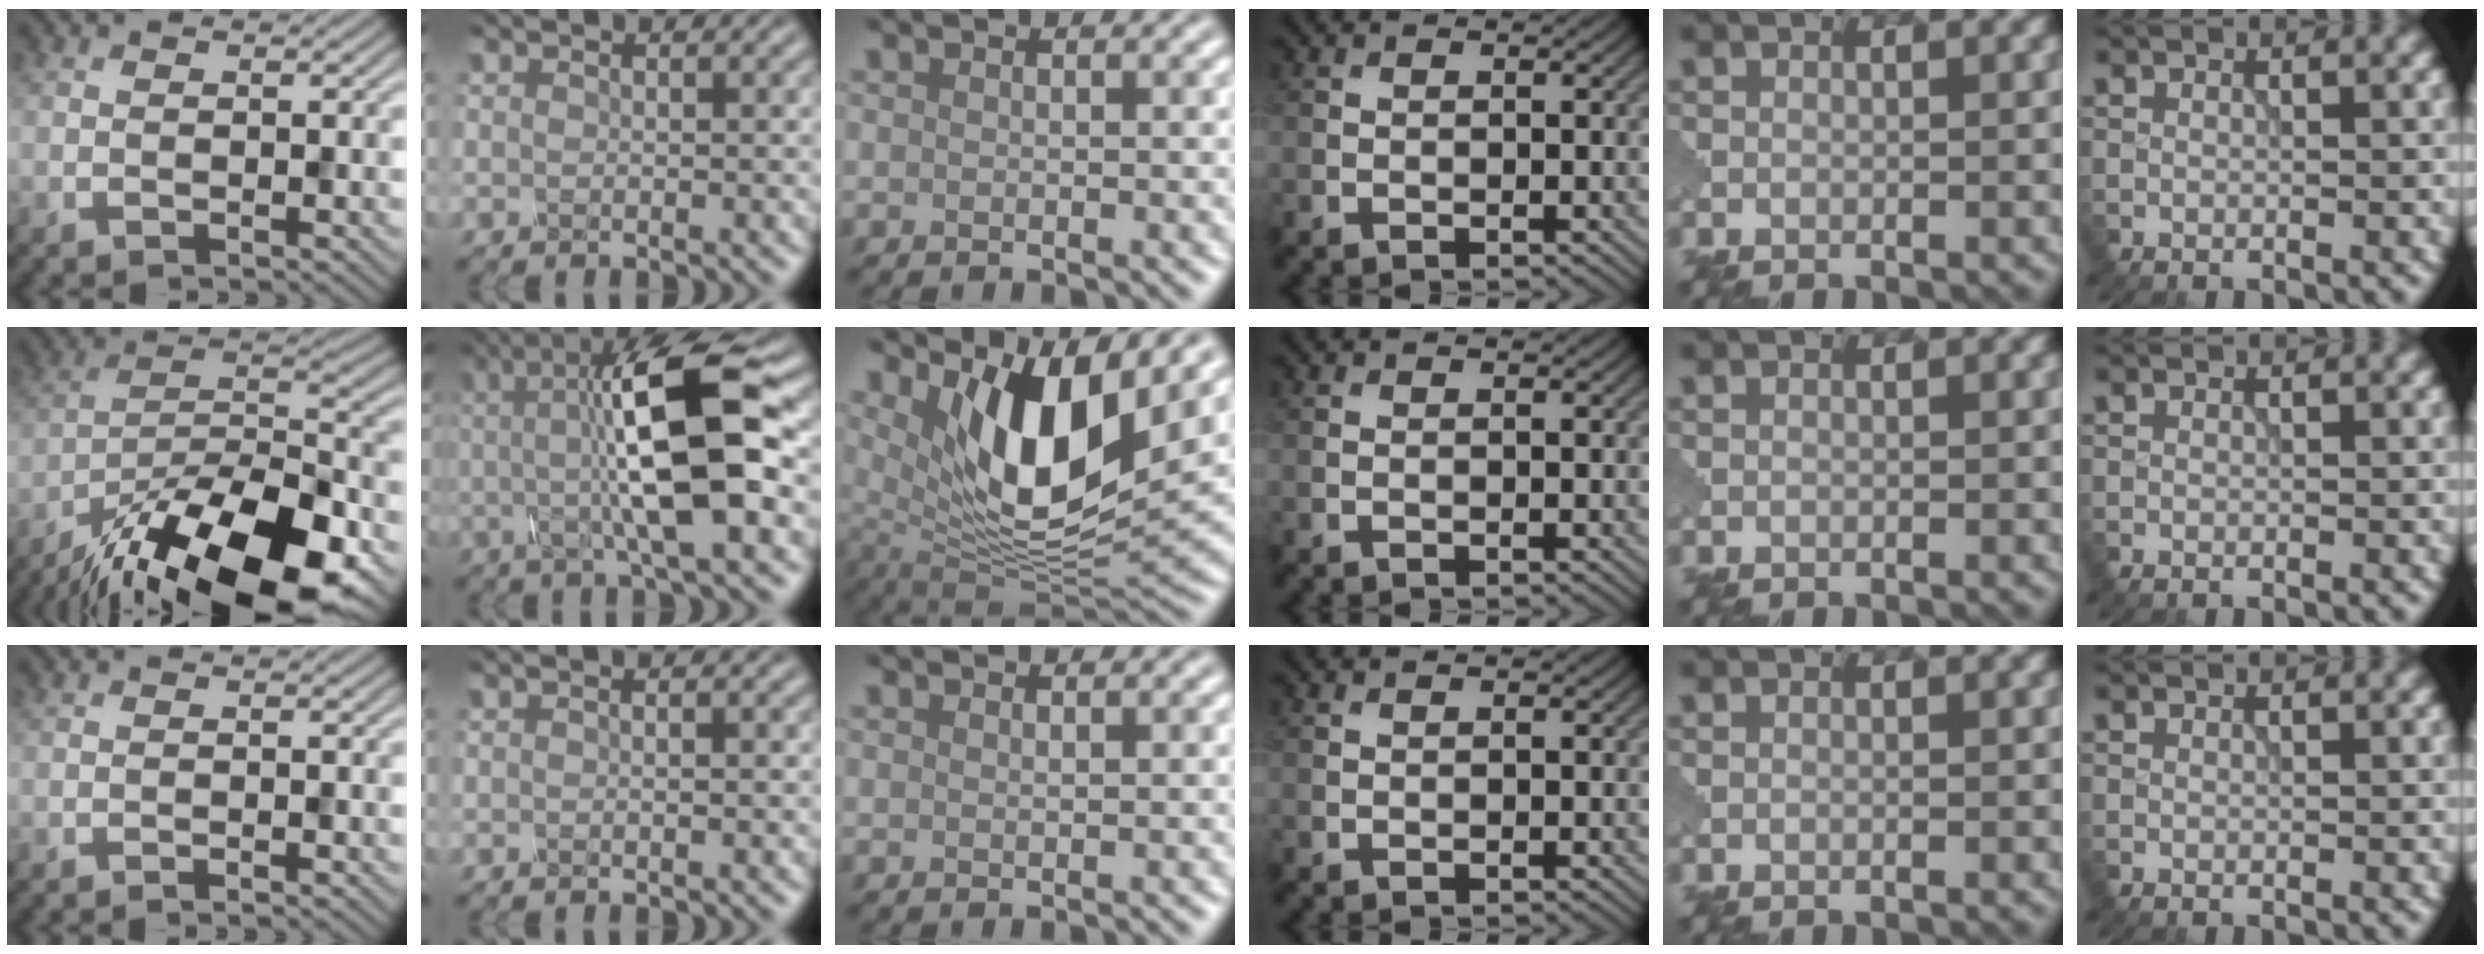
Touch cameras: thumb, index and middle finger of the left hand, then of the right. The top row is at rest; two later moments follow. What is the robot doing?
{"motion": "disassemble", "object": "glue stick"}